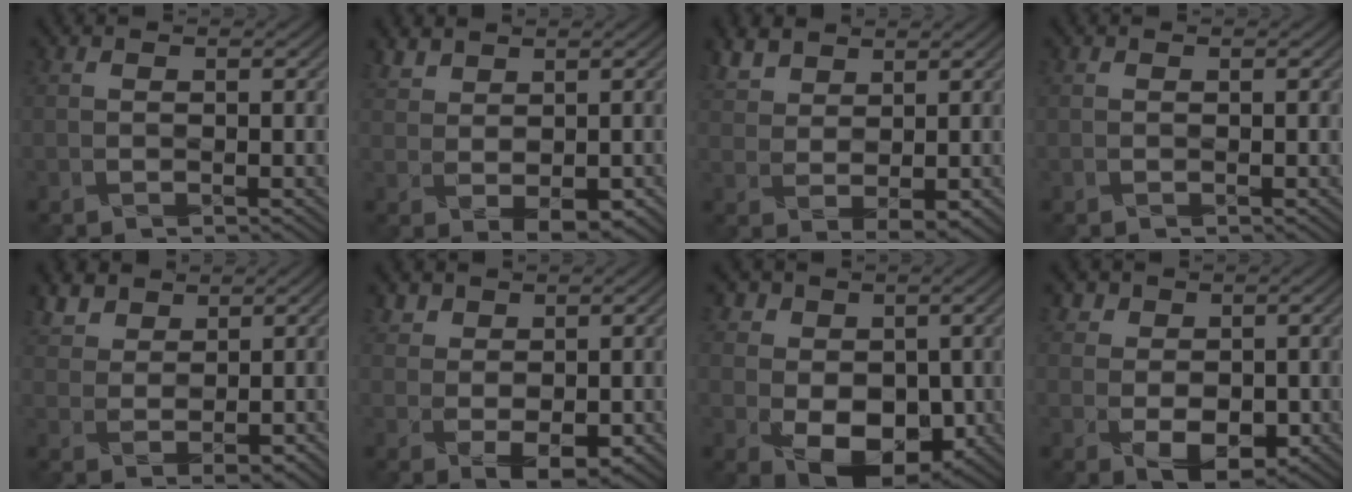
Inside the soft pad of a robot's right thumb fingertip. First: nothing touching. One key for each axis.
{"total": 3.4, "fx": 1.7, "fy": 2.0, "fz": 2.1, "tx": -0.048, "ty": -0.001, "tz": 0.041}
{"total": 4.8, "fx": 2.9, "fy": 2.6, "fz": 2.8, "tx": -0.069, "ty": 0.007, "tz": 0.065}
{"total": 0.0}
{"total": 4.4, "fx": 2.9, "fy": 2.7, "fz": 2.0, "tx": -0.053, "ty": 0.006, "tz": 0.062}
{"total": 3.6, "fx": 1.1, "fy": 2.5, "fz": 2.2, "tx": -0.049, "ty": -0.006, "tz": 0.027}
{"total": 8.2, "fx": 0.3, "fy": 6.5, "fz": 5.0, "tx": -0.101, "ty": -0.016, "tz": 0.007}
{"total": 4.7, "fx": 0.6, "fy": 3.8, "fz": 2.7, "tx": -0.056, "ty": -0.007, "tz": 0.012}